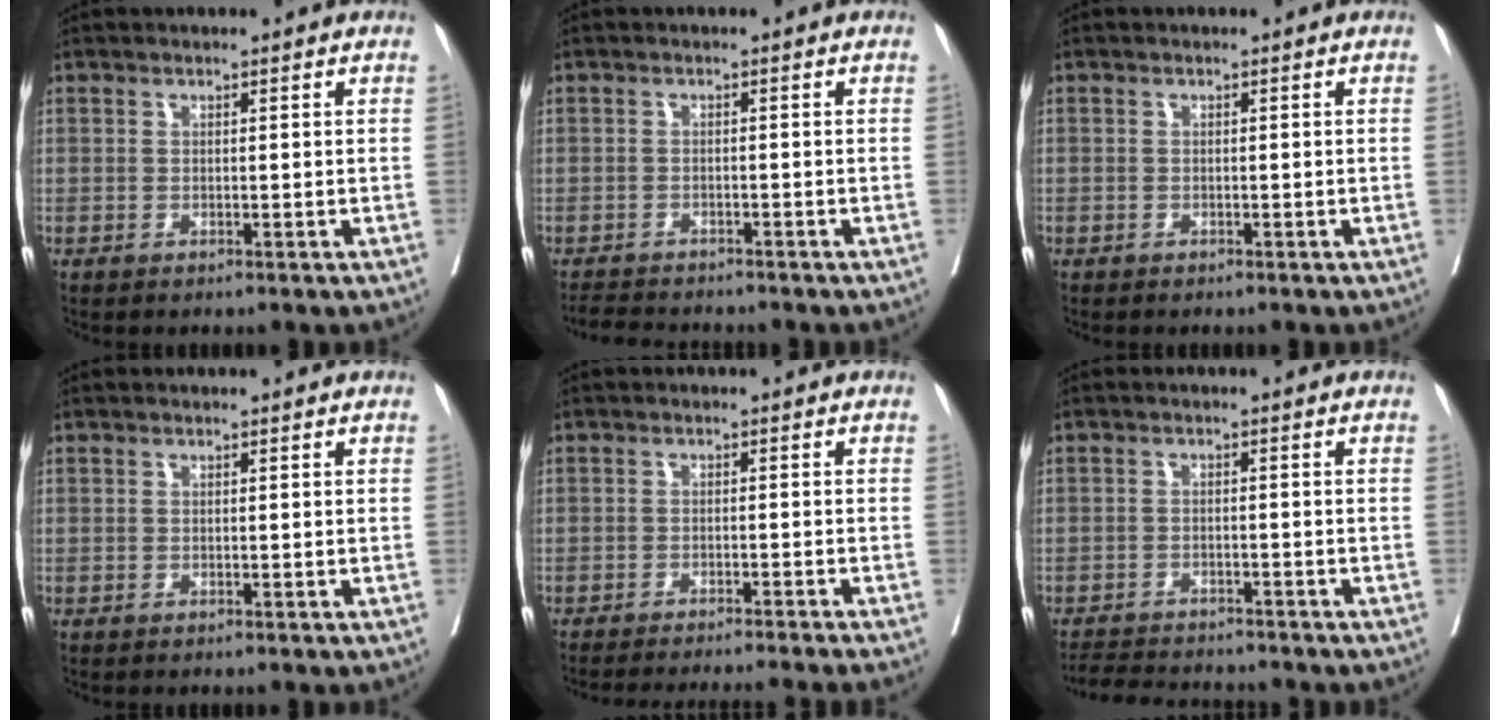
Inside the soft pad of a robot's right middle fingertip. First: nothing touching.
{"total": 5.3, "force": [-5.0, 0.7, 1.4], "torque": [-0.019, -0.014, -0.079]}
{"total": 0.0}
{"total": 0.0}
{"total": 12.5, "force": [-11.4, -1.2, 5.0], "torque": [-0.044, -0.031, -0.153]}
{"total": 7.4, "force": [-7.1, 0.9, 1.8], "torque": [-0.027, -0.006, -0.109]}